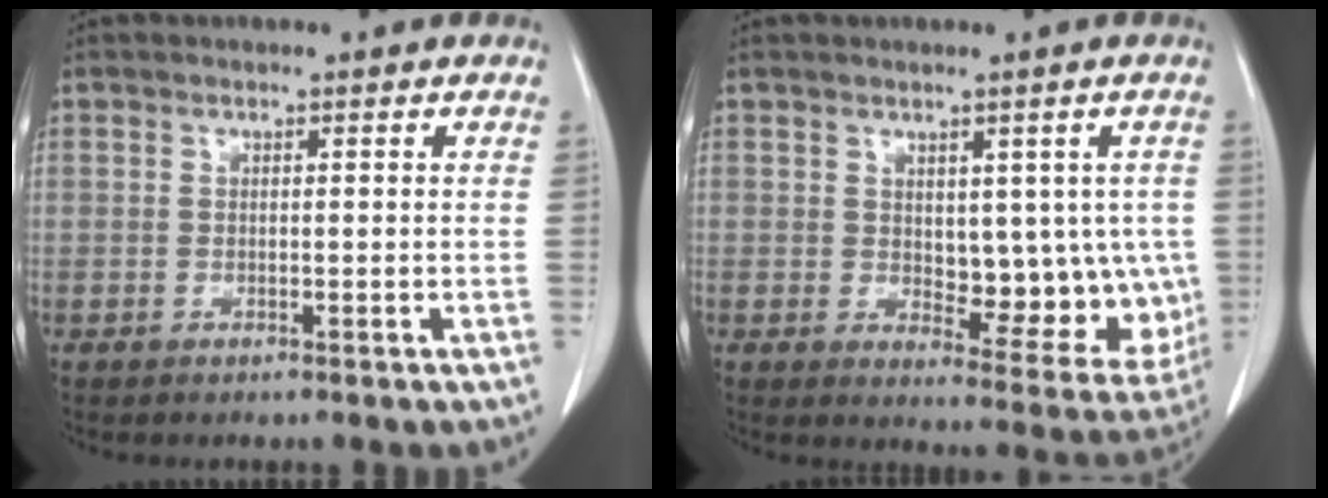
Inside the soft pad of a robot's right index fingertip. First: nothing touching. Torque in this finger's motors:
{"motor_torque": [0.02, 0.09, 0.06, 0.01]}